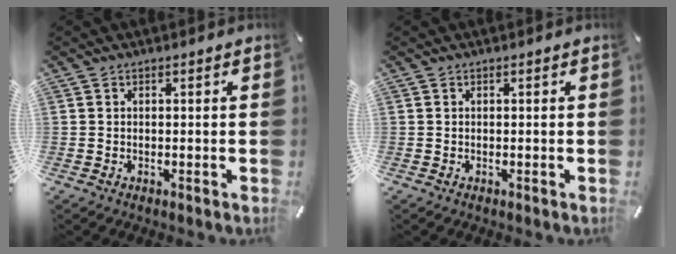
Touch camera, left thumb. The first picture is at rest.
{"total": 0.0}